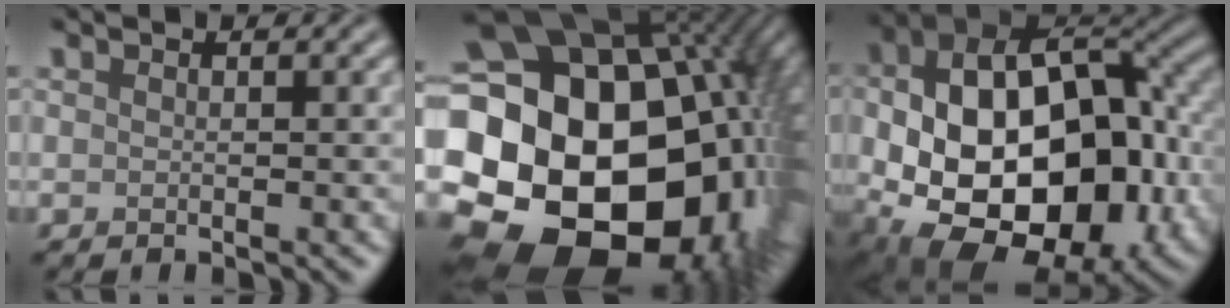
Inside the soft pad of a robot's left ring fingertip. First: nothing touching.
{"total": 25.8, "force": [-4.3, 20.6, 14.9], "torque": [-0.268, -0.036, -0.106]}
{"total": 18.5, "force": [-2.5, 12.4, 13.5], "torque": [-0.234, -0.018, -0.024]}